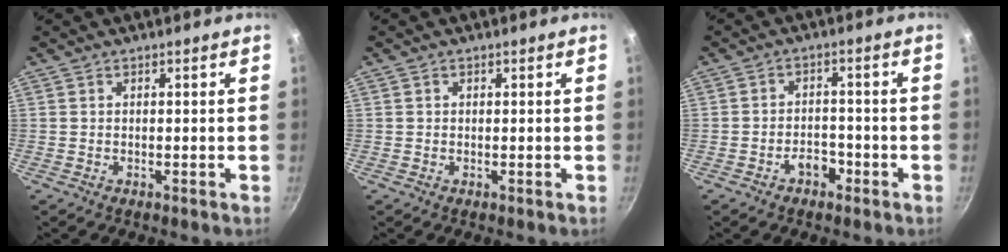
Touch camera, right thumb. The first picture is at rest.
{"total": 0.5, "force": [0.2, 0.5, 0.2], "torque": [0.000, 0.004, 0.002]}
{"total": 4.0, "force": [-2.3, 2.5, 2.0], "torque": [-0.010, 0.024, -0.035]}